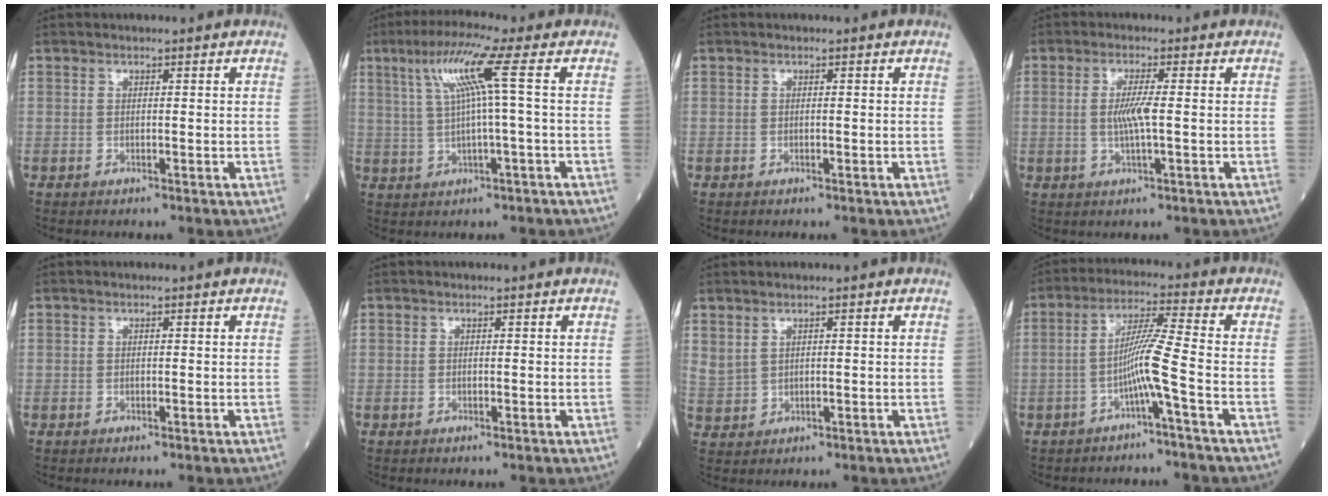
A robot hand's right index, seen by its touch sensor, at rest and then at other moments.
{"total": 7.8, "force": [2.2, -1.2, 7.4], "torque": [-0.143, 0.021, 0.048]}
{"total": 0.0}
{"total": 3.7, "force": [-0.1, 0.0, 3.7], "torque": [-0.075, -0.005, -0.002]}
{"total": 0.0}
{"total": 0.0}
{"total": 2.4, "force": [1.7, 1.3, 1.1], "torque": [-0.029, 0.001, 0.047]}
{"total": 6.0, "force": [-2.4, -1.4, 5.4], "torque": [-0.103, 0.012, -0.046]}